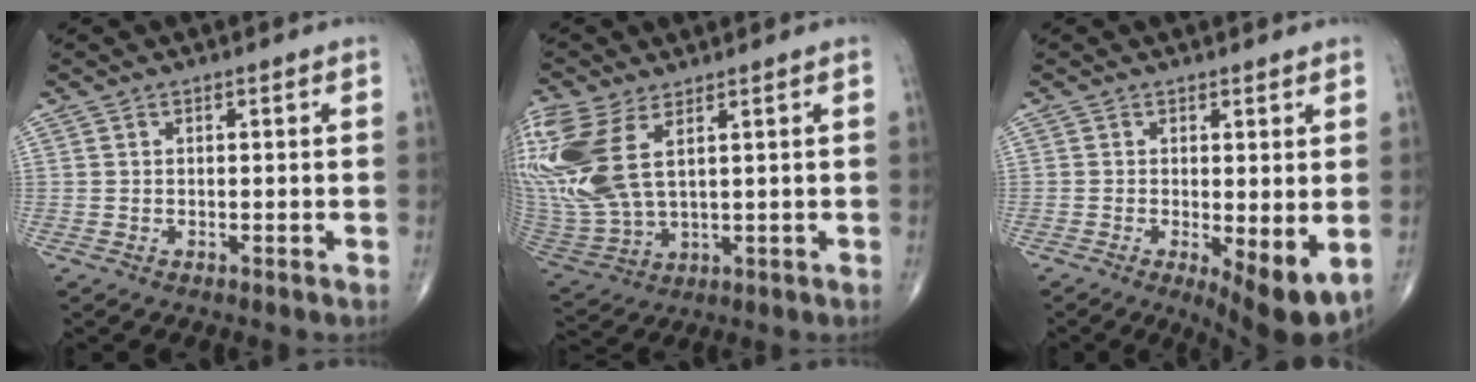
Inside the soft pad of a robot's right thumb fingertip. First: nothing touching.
{"total": 18.6, "force": [6.2, 9.3, 14.8], "torque": [-0.377, -0.014, 0.135]}
{"total": 7.9, "force": [-1.5, 2.5, 7.4], "torque": [-0.107, -0.023, -0.018]}